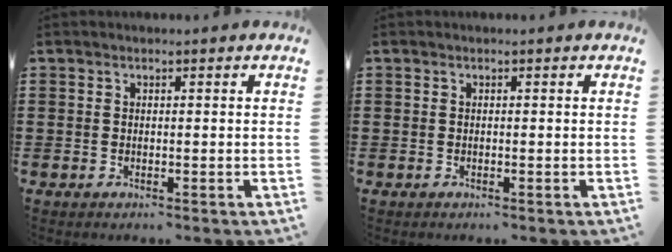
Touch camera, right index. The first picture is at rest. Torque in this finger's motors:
{"motor_torque": [0.66, -0.03, 0.00, 0.01]}